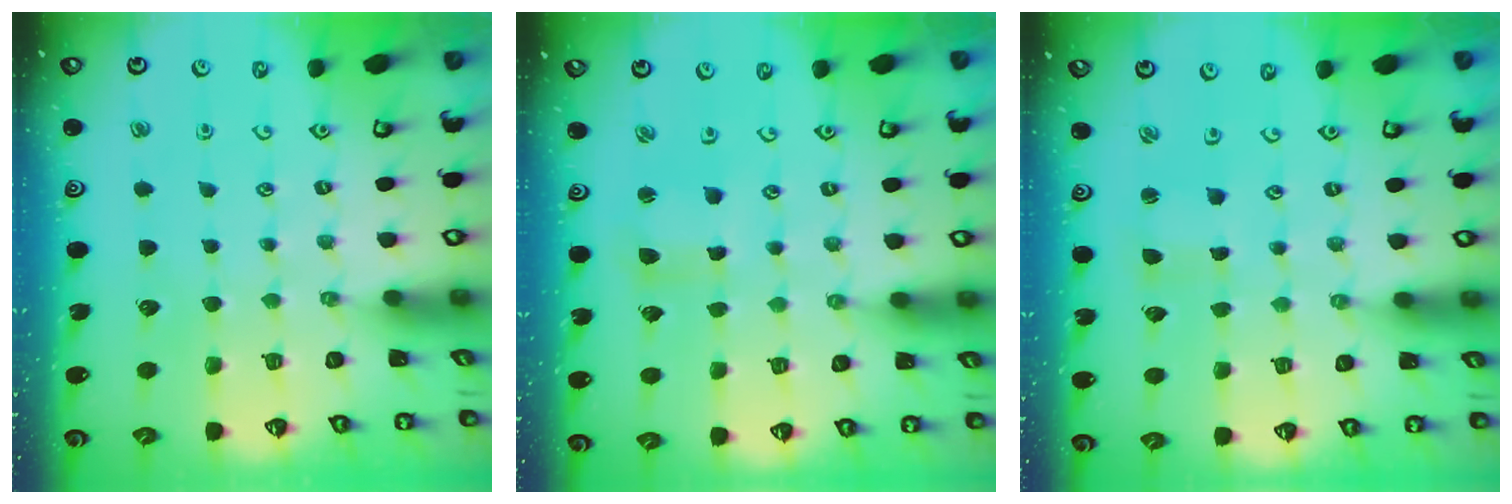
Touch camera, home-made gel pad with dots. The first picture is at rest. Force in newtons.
{"total": 3.2, "press": 3.2, "slide": 0.2}
{"total": 1.3, "press": 1.3, "slide": 0.1}